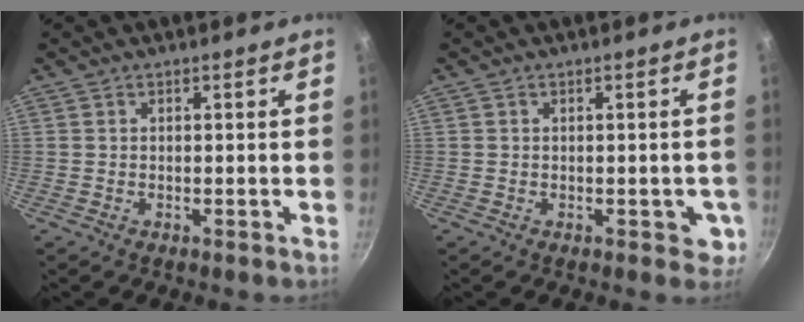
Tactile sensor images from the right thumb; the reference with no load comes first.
{"total": 3.6, "force": [-0.7, 2.4, 2.6], "torque": [-0.011, 0.003, -0.010]}